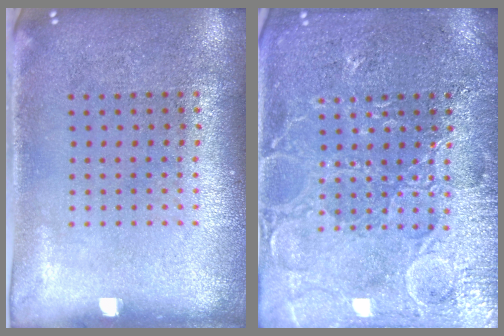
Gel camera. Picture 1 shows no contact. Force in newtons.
{"total": 5.9, "press": 5.9, "slide": 0.7}